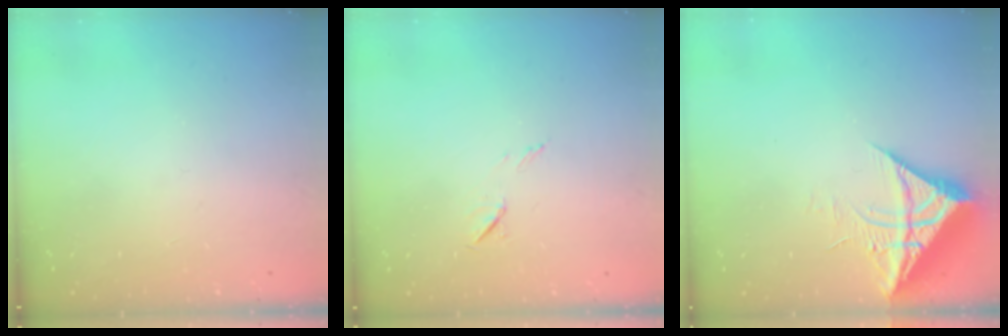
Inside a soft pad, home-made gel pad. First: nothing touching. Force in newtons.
{"total": 5.5, "press": 5.3, "slide": 1.5}
{"total": 10.3, "press": 10.3, "slide": 1.1}